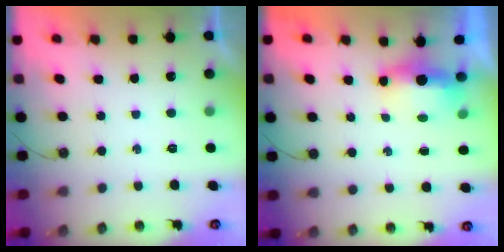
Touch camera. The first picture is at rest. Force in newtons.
{"total": 7.7, "press": 5.5, "slide": 5.4}